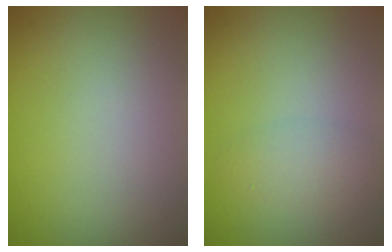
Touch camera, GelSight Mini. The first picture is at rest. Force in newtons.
{"total": 2.2, "press": 2.2, "slide": 0.1}